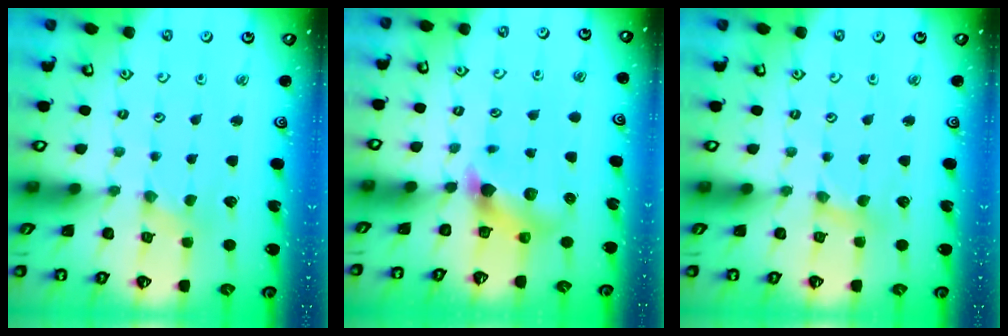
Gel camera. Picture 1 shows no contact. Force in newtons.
{"total": 6.1, "press": 6.1, "slide": 0.2}
{"total": 2.9, "press": 2.9, "slide": 0.4}